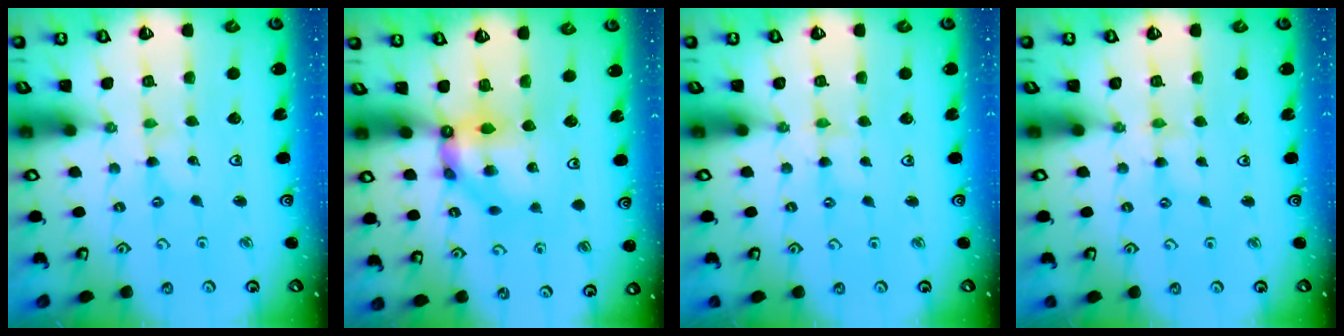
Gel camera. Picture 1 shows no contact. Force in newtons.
{"total": 8.1, "press": 8.0, "slide": 0.8}
{"total": 0.0}
{"total": 2.1, "press": 2.1, "slide": 0.4}